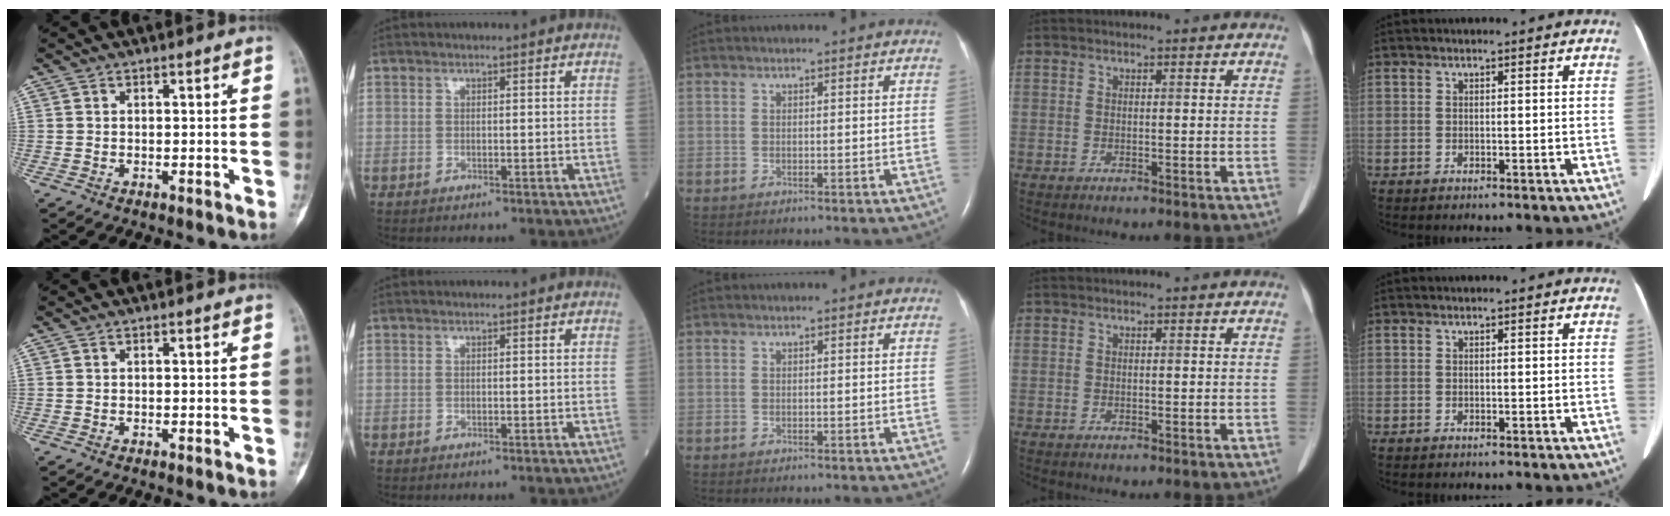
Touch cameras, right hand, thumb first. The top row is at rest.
{}